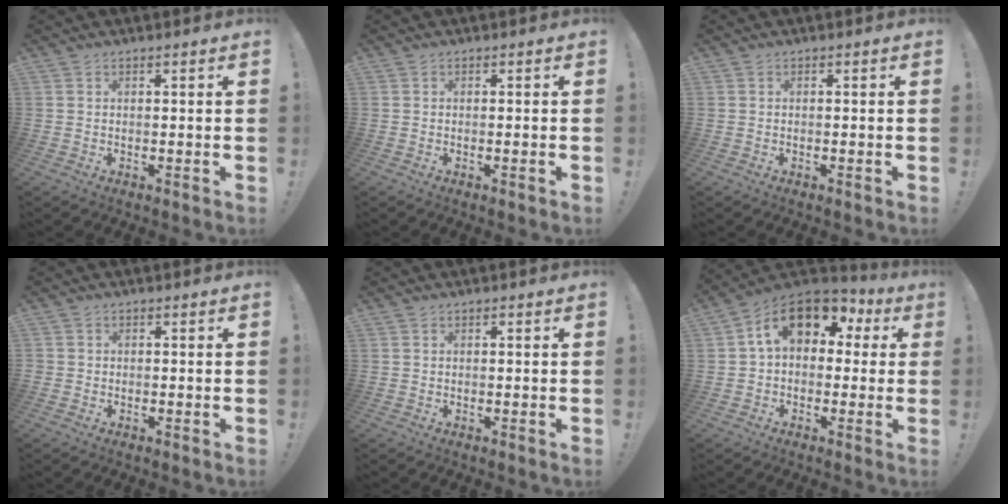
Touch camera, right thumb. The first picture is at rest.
{"total": 0.8, "force": [-0.4, -0.4, 0.6], "torque": [-0.017, 0.000, -0.005]}
{"total": 0.0}
{"total": 1.0, "force": [-0.6, 0.8, 0.3], "torque": [-0.008, 0.006, -0.010]}
{"total": 0.0}
{"total": 14.2, "force": [5.0, 8.9, 9.8], "torque": [-0.155, -0.004, 0.093]}